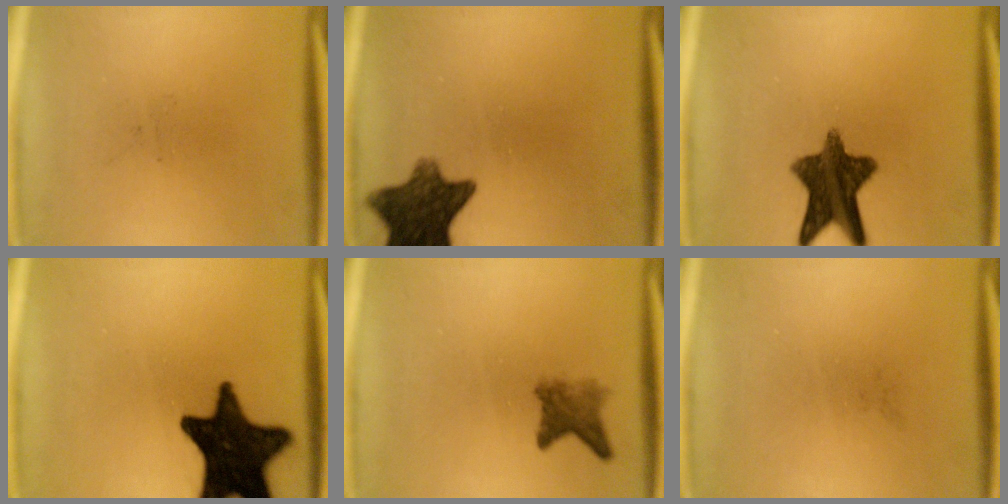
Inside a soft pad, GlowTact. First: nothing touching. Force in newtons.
{"total": 11.0}
{"total": 11.2}
{"total": 17.8}
{"total": 3.2}
{"total": 0.0}